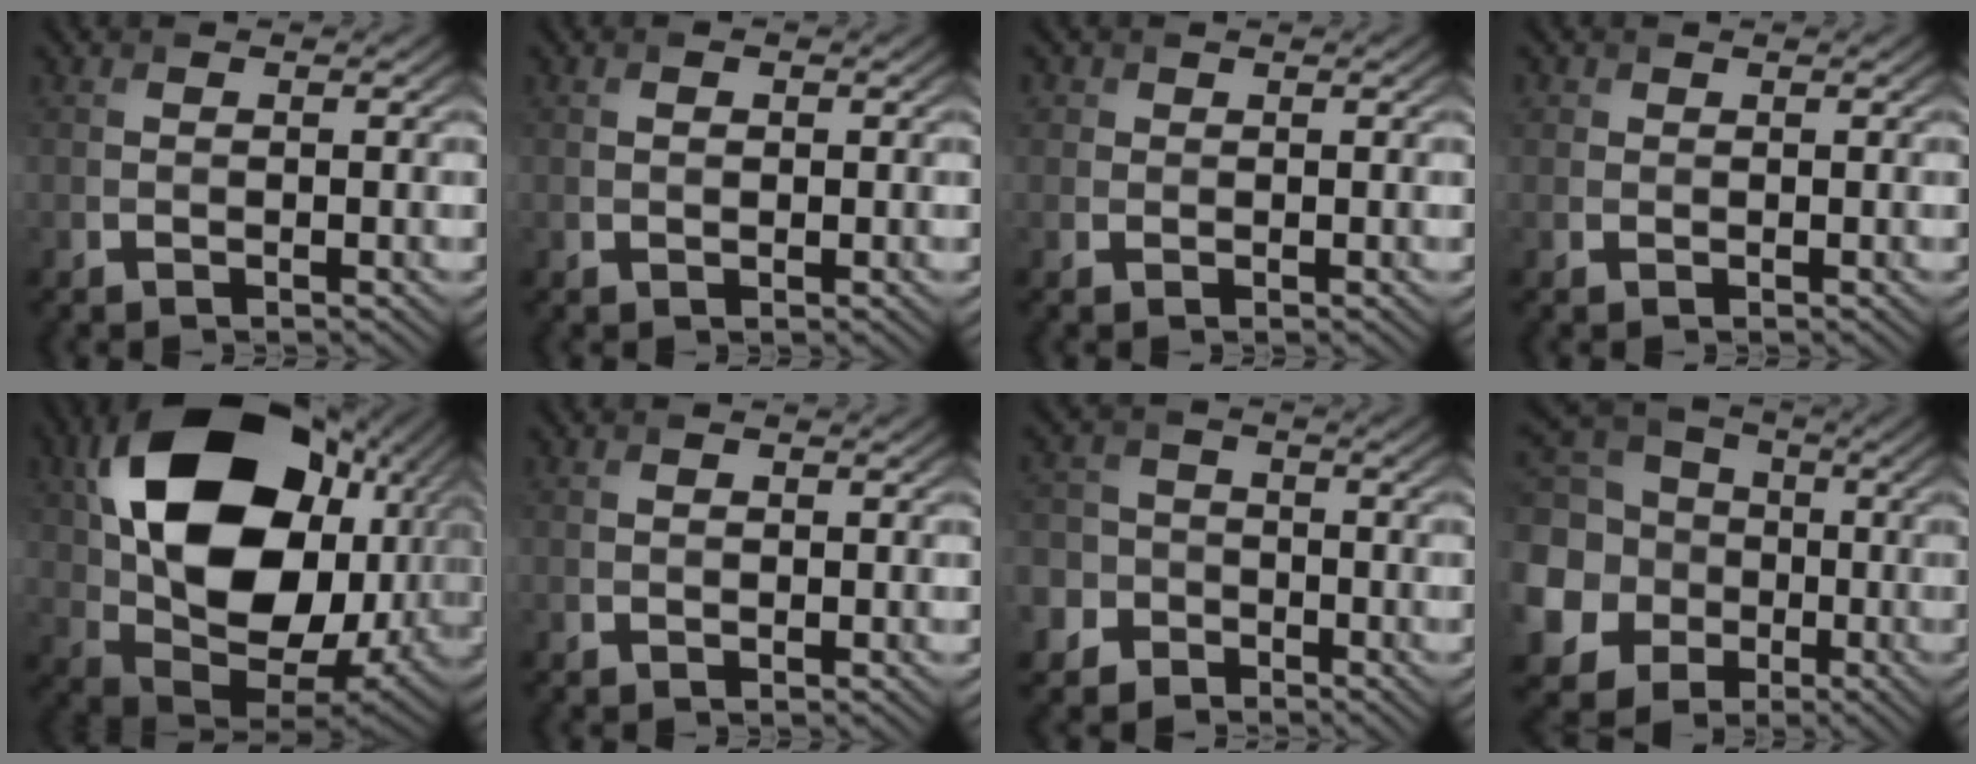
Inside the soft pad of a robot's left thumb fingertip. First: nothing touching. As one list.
[{"total": 1.1, "force": [0.3, 0.7, 0.8], "torque": [-0.013, -0.003, 0.008]}, {"total": 1.4, "force": [0.6, 1.3, 0.3], "torque": [-0.004, -0.004, 0.008]}, {"total": 1.0, "force": [0.5, 0.9, 0.2], "torque": [0.000, -0.002, 0.008]}, {"total": 21.5, "force": [5.4, 14.5, 15.0], "torque": [-0.324, -0.002, 0.110]}, {"total": 0.8, "force": [0.2, 0.5, 0.6], "torque": [-0.011, 0.000, 0.002]}, {"total": 7.8, "force": [-3.9, 6.5, 1.7], "torque": [-0.060, -0.016, -0.100]}, {"total": 18.2, "force": [-2.6, 16.6, 7.1], "torque": [-0.264, -0.017, -0.078]}]